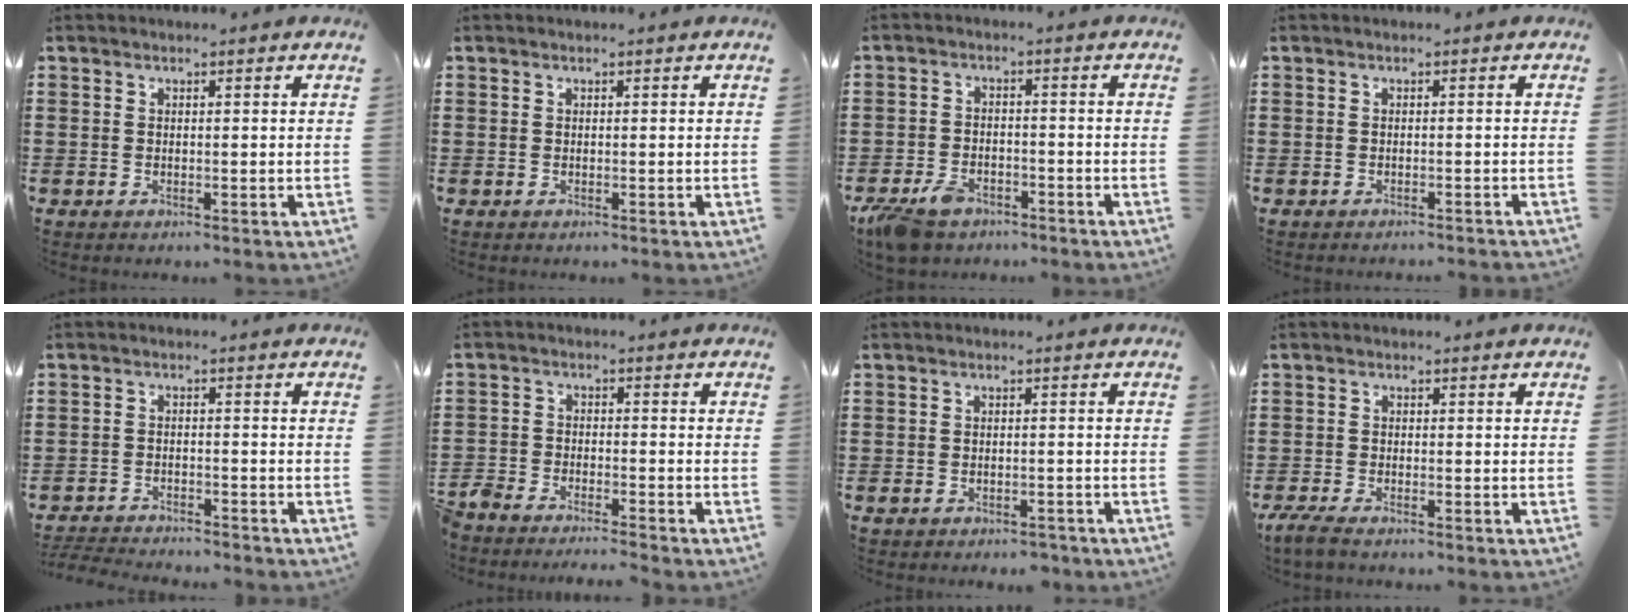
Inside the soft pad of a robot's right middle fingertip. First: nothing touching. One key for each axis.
{"total": 0.0}
{"total": 4.7, "fx": -3.6, "fy": 2.2, "fz": 2.2, "tx": -0.056, "ty": 0.005, "tz": -0.074}
{"total": 0.6, "fx": -0.6, "fy": -0.1, "fz": 0.1, "tx": -0.003, "ty": 0.000, "tz": -0.013}
{"total": 3.2, "fx": -3.2, "fy": 0.1, "fz": 0.2, "tx": -0.013, "ty": -0.004, "tz": -0.070}
{"total": 4.1, "fx": -4.1, "fy": 0.2, "fz": 0.1, "tx": -0.027, "ty": -0.006, "tz": -0.094}
{"total": 1.6, "fx": -1.5, "fy": 0.4, "fz": 0.2, "tx": -0.008, "ty": 0.000, "tz": -0.033}
{"total": 2.3, "fx": -1.9, "fy": 0.3, "fz": 1.3, "tx": -0.037, "ty": -0.003, "tz": -0.041}